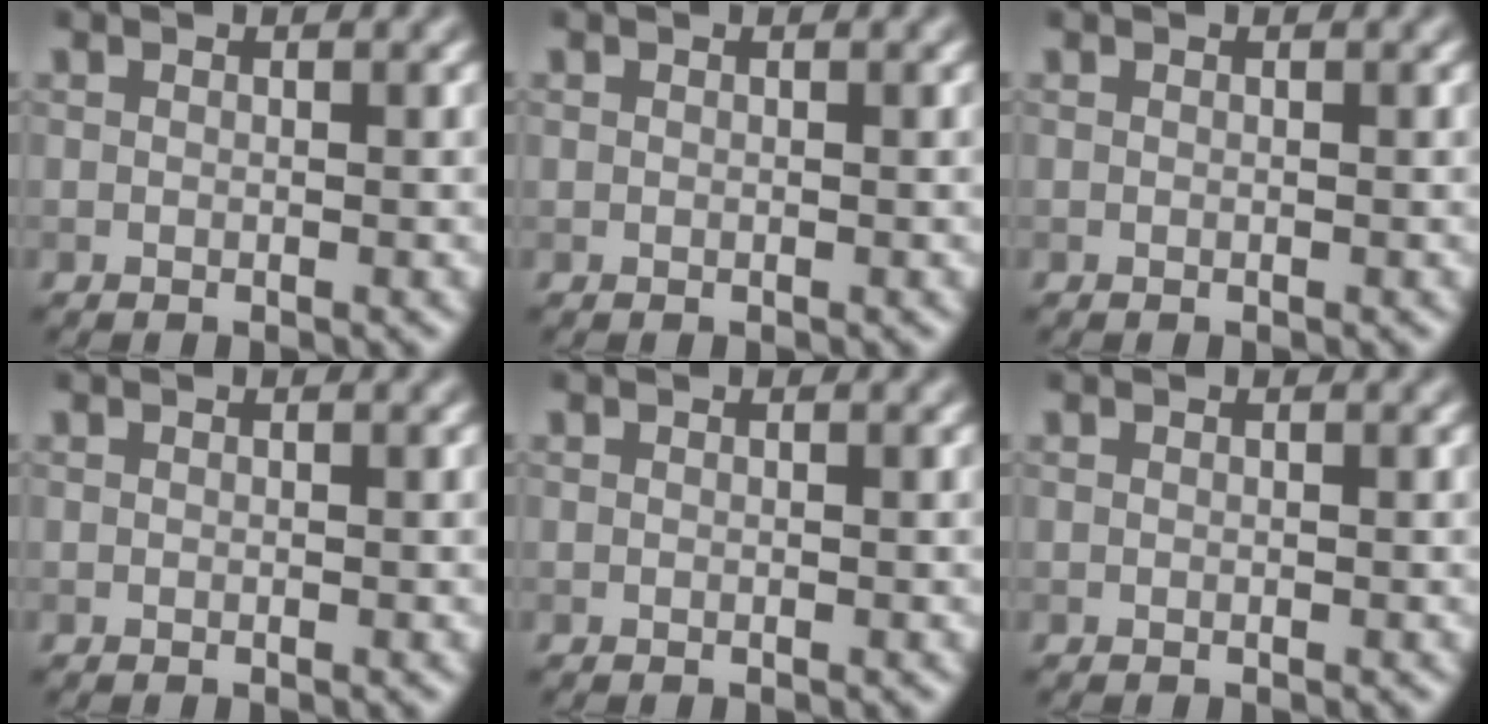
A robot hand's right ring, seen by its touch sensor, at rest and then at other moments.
{"total": 0.0}
{"total": 0.0}
{"total": 0.0}
{"total": 0.0}
{"total": 0.0}